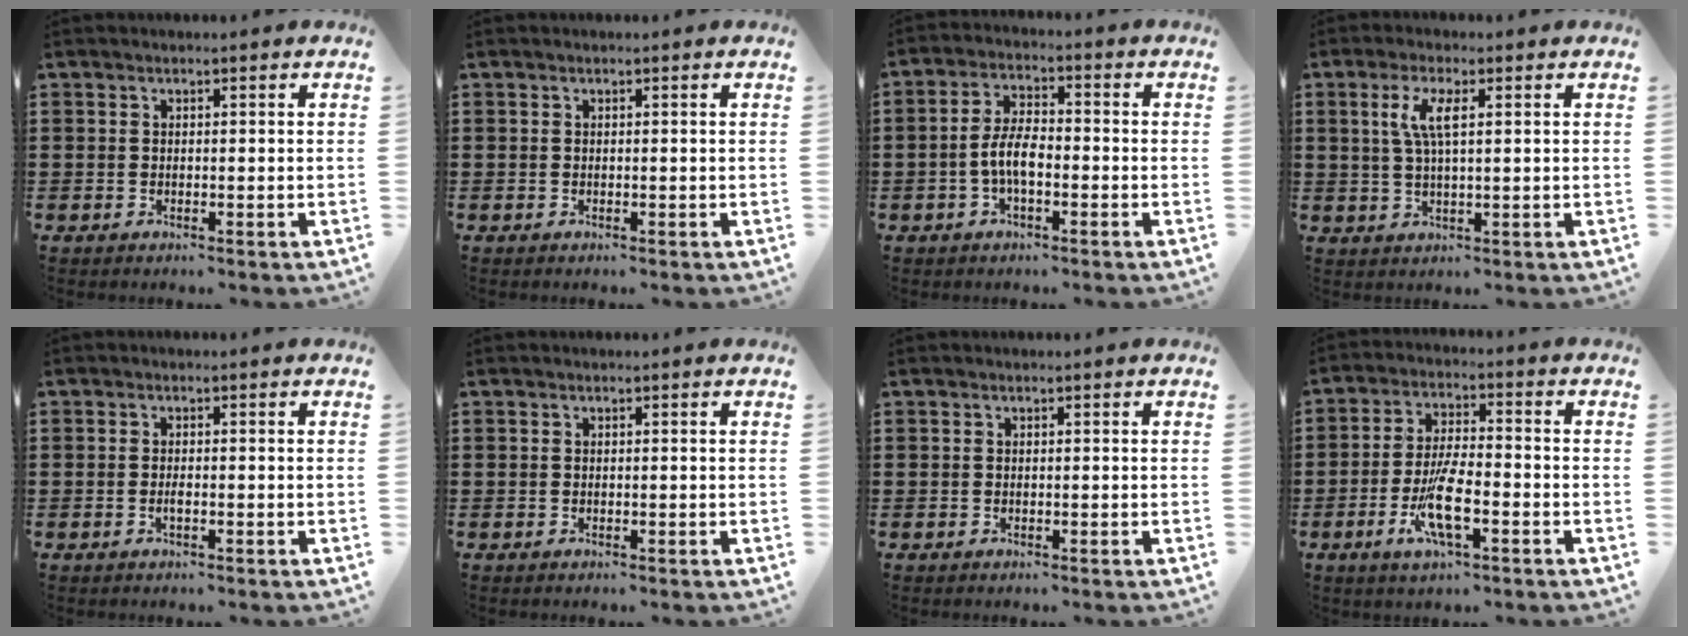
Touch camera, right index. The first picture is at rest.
{"total": 0.0}
{"total": 5.5, "force": [-1.4, 2.2, 4.9], "torque": [-0.113, -0.002, -0.033]}
{"total": 4.9, "force": [1.4, 1.3, 4.5], "torque": [-0.101, 0.003, 0.020]}
{"total": 1.1, "force": [-0.4, 0.2, 1.0], "torque": [-0.020, -0.004, -0.006]}
{"total": 0.0}
{"total": 0.0}
{"total": 8.7, "force": [-3.3, 2.2, 7.8], "torque": [-0.171, -0.017, -0.064]}